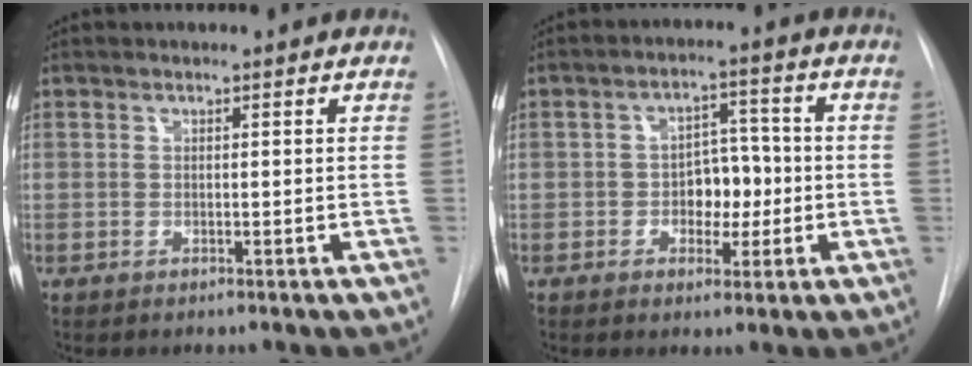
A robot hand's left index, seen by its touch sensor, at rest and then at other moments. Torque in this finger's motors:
{"motor_torque": [0.05, 0.03, 0.09, 0.04]}